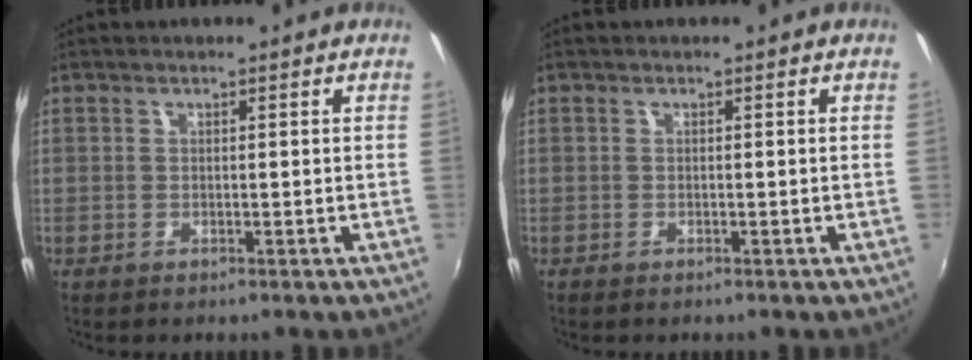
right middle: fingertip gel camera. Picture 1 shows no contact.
{"total": 0.0}